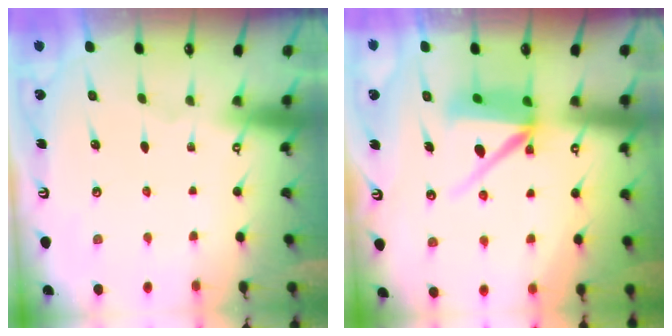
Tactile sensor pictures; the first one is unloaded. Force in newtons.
{"total": 9.5, "press": 9.5, "slide": 0.9}